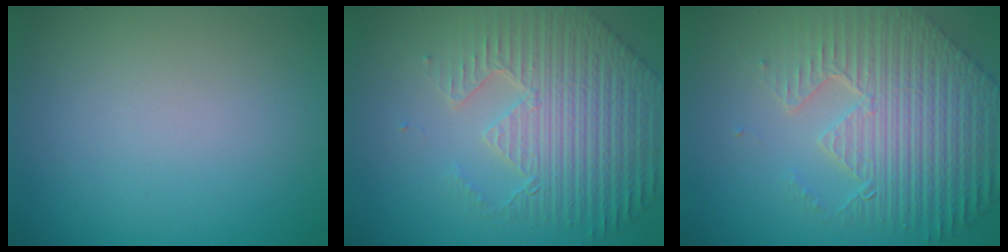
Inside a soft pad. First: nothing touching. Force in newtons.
{"total": 7.1, "press": 5.5, "slide": 4.5}
{"total": 8.5, "press": 6.1, "slide": 5.8}